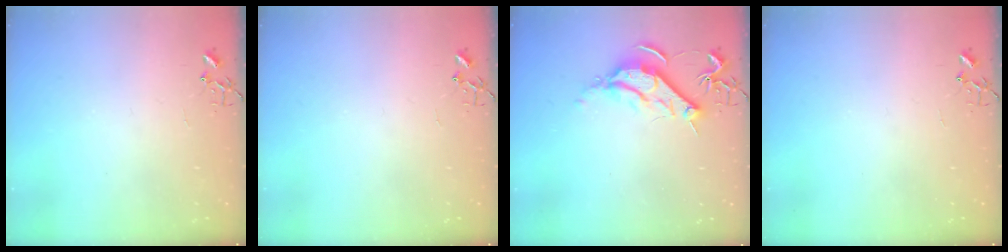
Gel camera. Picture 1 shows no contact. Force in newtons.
{"total": 0.0}
{"total": 9.8, "press": 9.8, "slide": 0.5}
{"total": 0.0}